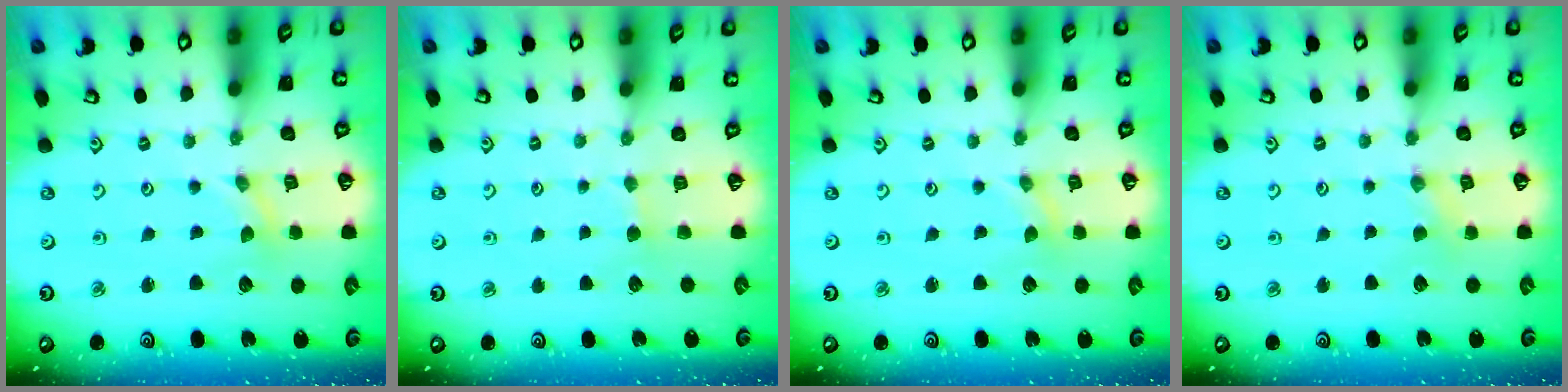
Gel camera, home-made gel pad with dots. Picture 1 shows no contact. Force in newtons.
{"total": 2.7, "press": 2.6, "slide": 0.4}
{"total": 0.0}
{"total": 2.0, "press": 2.0, "slide": 0.4}